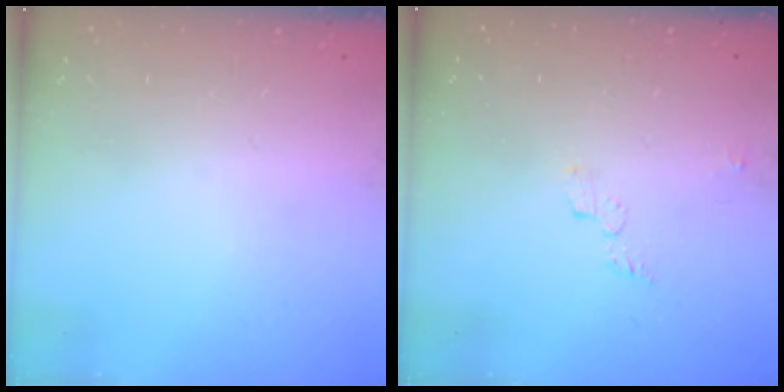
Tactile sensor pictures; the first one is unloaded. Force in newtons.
{"total": 3.5, "press": 3.5, "slide": 0.1}